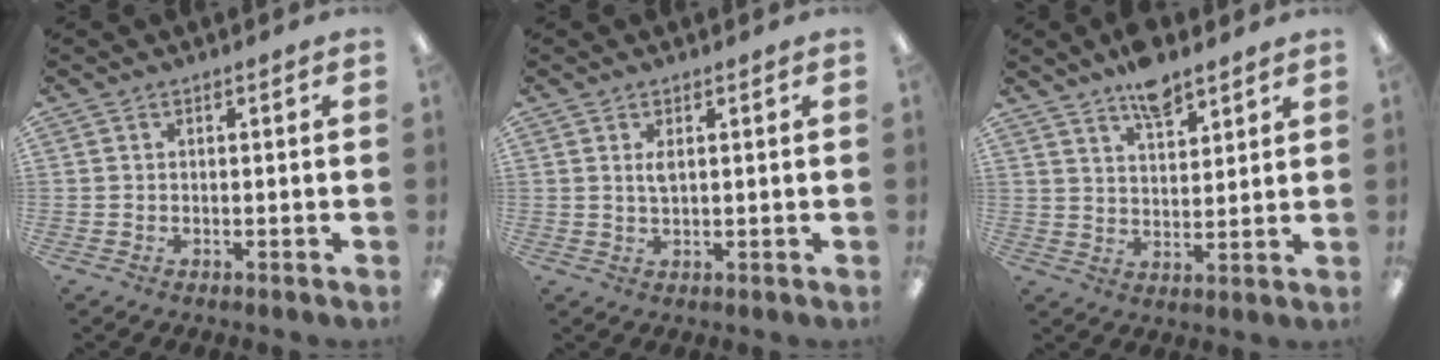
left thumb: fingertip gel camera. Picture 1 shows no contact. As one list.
[{"total": 2.1, "force": [0.9, 0.7, 1.7], "torque": [-0.038, 0.003, 0.015]}, {"total": 7.9, "force": [6.2, 3.0, 3.7], "torque": [-0.057, -0.036, 0.109]}]